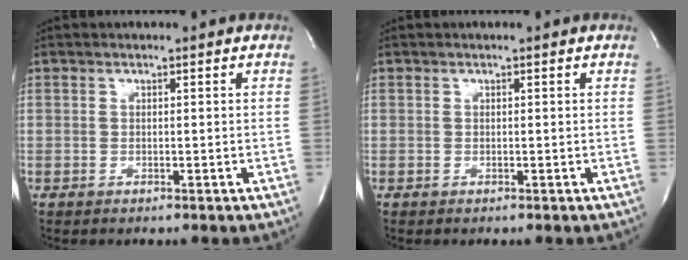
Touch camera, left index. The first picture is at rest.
{"total": 0.0}